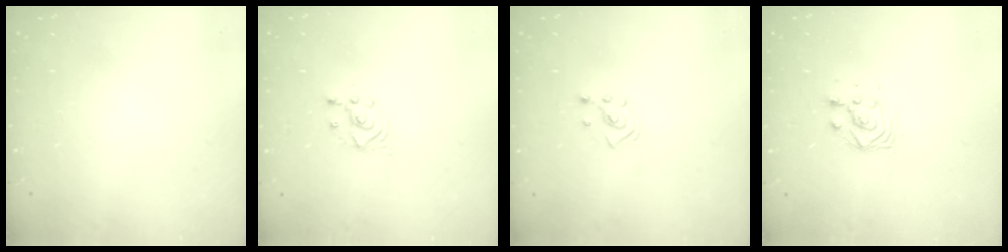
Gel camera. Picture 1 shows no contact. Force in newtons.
{"total": 2.5, "press": 2.5, "slide": 0.1}
{"total": 2.5, "press": 2.5, "slide": 0.4}
{"total": 3.8, "press": 3.8, "slide": 0.1}